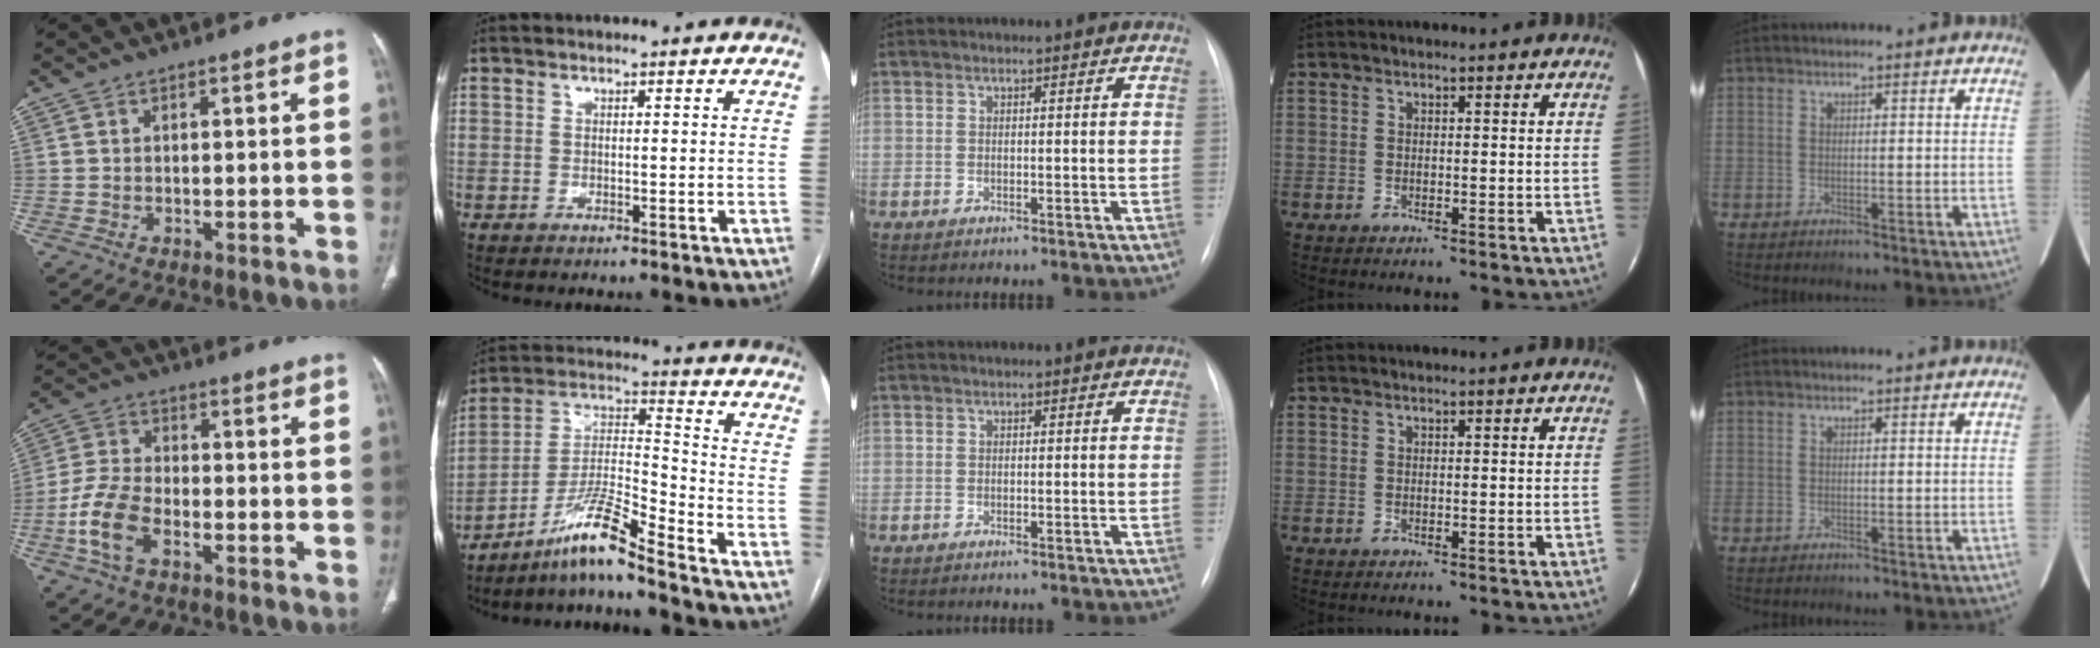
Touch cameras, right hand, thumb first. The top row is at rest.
{"thumb": {"total": 9.5, "force": [-4.0, 5.2, 6.8], "torque": [-0.150, 0.020, -0.080]}, "index": {"total": 10.5, "force": [-8.3, -1.0, 6.3], "torque": [-0.130, -0.004, -0.154]}}